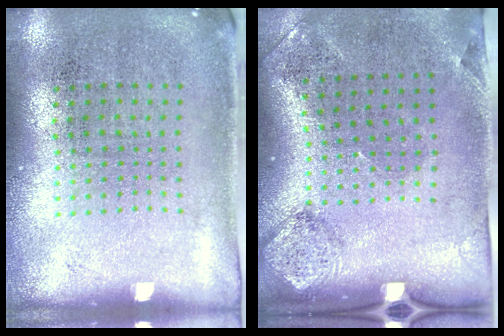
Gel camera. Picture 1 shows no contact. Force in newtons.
{"total": 1.8, "press": 1.2, "slide": 1.4}